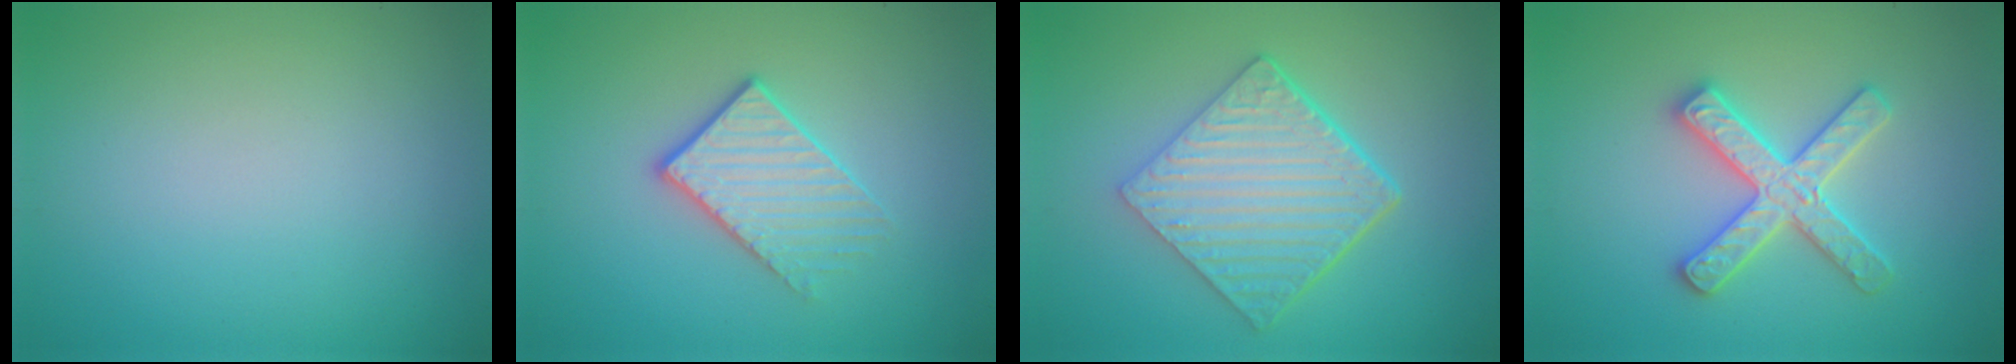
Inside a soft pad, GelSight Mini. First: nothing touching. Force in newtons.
{"total": 3.1, "press": 2.8, "slide": 1.3}
{"total": 6.6, "press": 4.7, "slide": 4.7}
{"total": 3.7, "press": 3.6, "slide": 0.6}